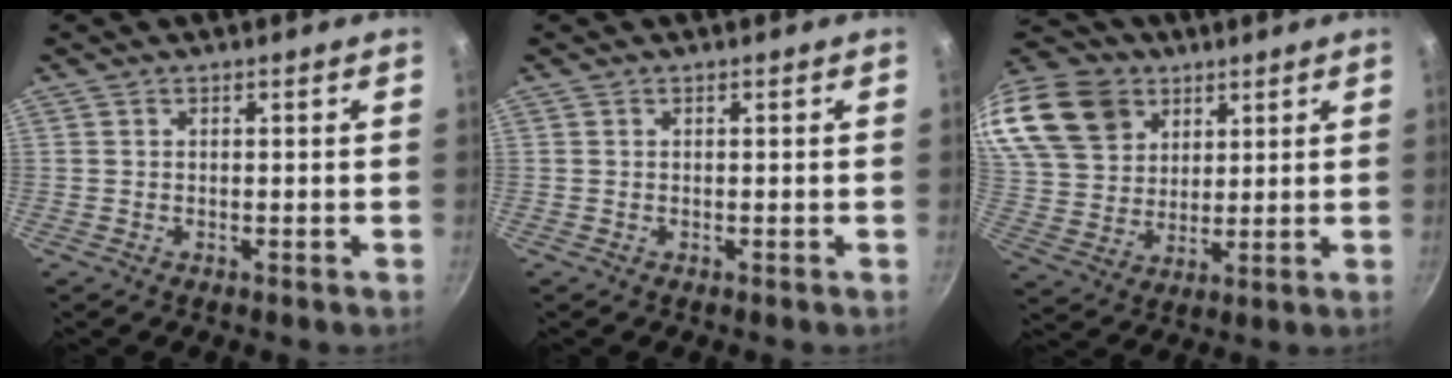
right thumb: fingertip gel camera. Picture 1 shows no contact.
{"total": 0.0}
{"total": 22.4, "force": [11.9, 16.2, 9.9], "torque": [-0.216, -0.001, 0.232]}